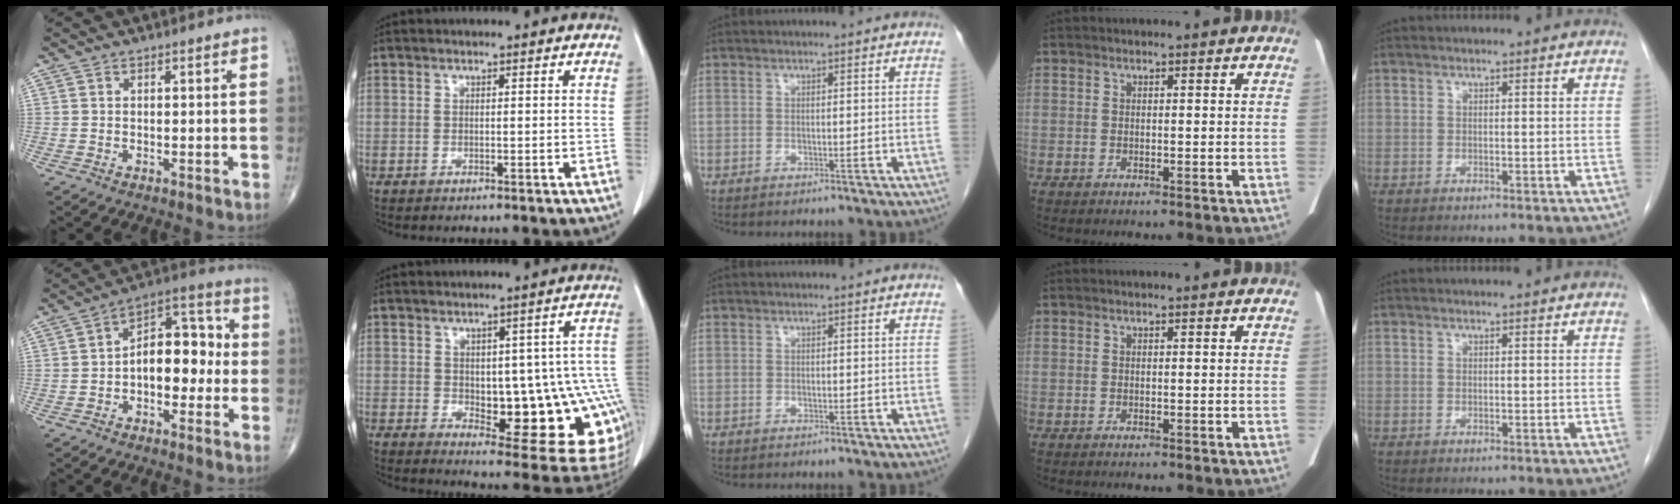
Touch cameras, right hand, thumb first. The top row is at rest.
{"thumb": {"total": 11.8, "force": [-1.2, 7.1, 9.3], "torque": [-0.107, 0.040, -0.031]}, "index": {"total": 17.4, "force": [-2.2, 6.2, 16.1], "torque": [-0.138, 0.021, 0.000]}}